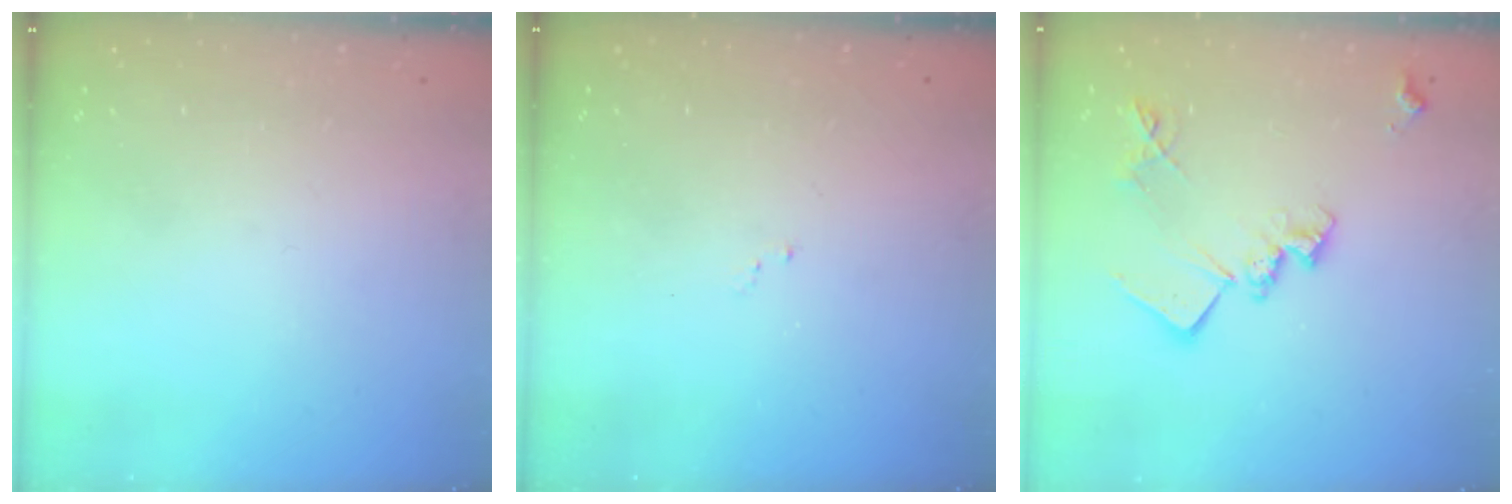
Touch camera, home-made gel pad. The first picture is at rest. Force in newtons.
{"total": 7.6, "press": 7.5, "slide": 1.0}
{"total": 16.1, "press": 16.1, "slide": 1.0}